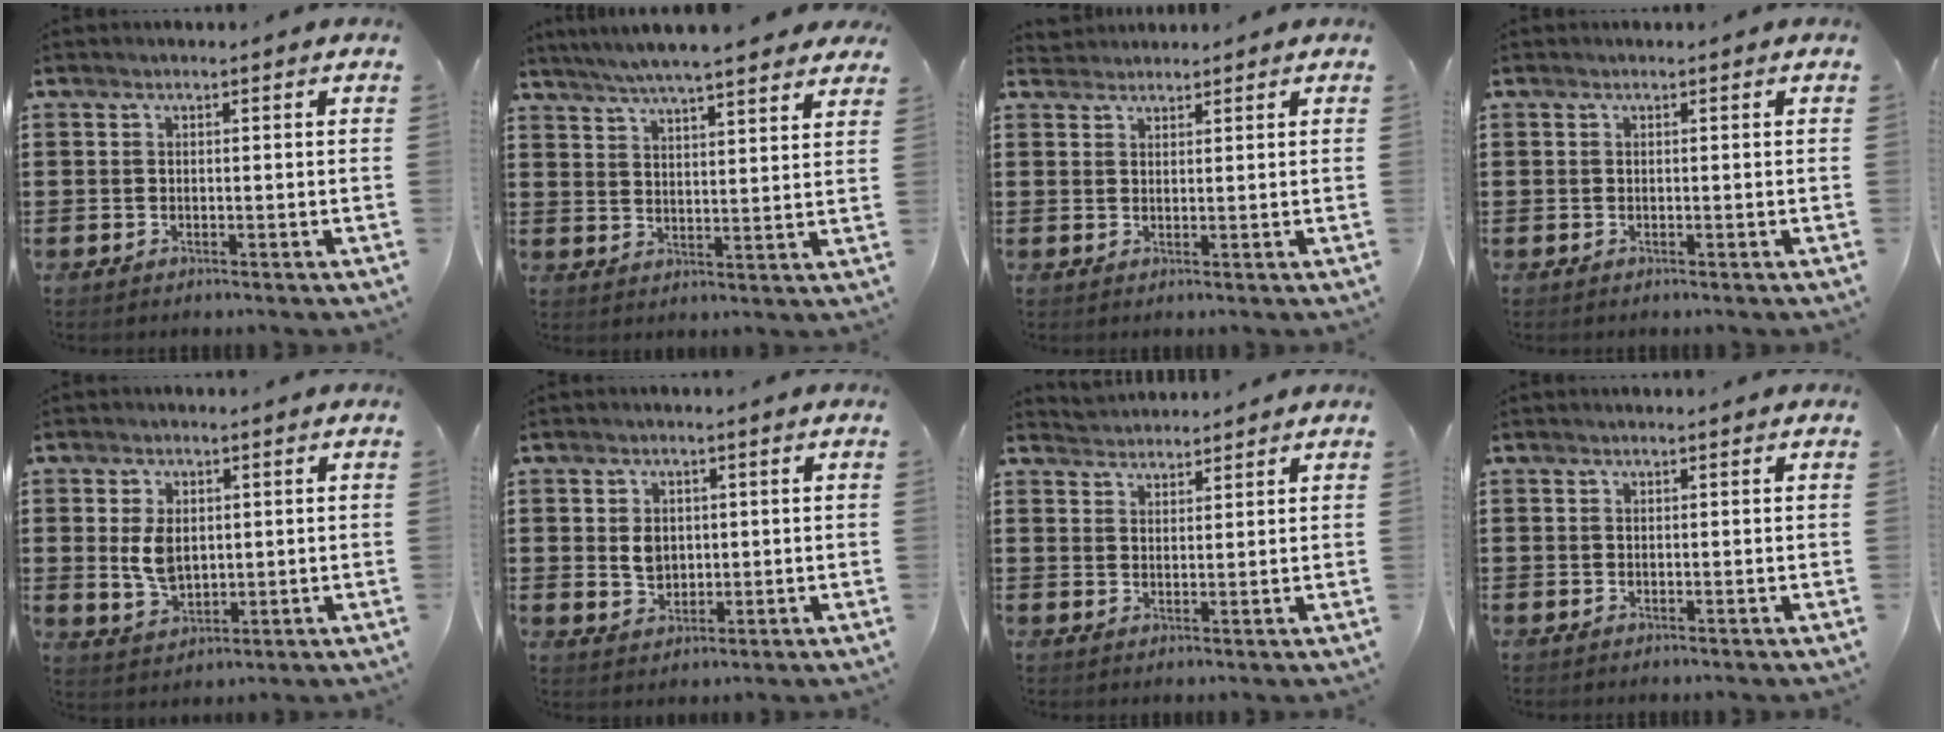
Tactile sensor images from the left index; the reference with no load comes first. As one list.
[{"total": 5.5, "force": [5.2, 0.0, 1.8], "torque": [-0.055, -0.021, 0.092]}, {"total": 1.7, "force": [1.6, 0.4, -0.2], "torque": [-0.001, 0.002, 0.033]}, {"total": 0.0}, {"total": 5.3, "force": [0.7, 3.5, 3.9], "torque": [-0.098, 0.005, 0.009]}, {"total": 3.3, "force": [0.4, 2.6, 1.9], "torque": [-0.038, 0.007, 0.005]}, {"total": 2.4, "force": [2.3, 0.0, -0.6], "torque": [0.005, -0.001, 0.047]}, {"total": 0.0}]